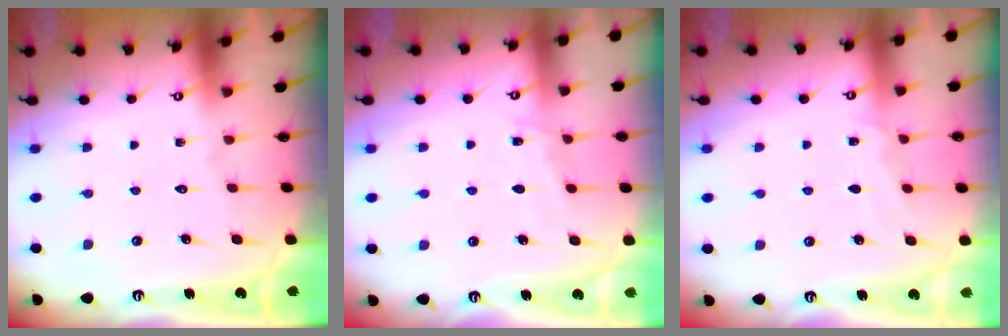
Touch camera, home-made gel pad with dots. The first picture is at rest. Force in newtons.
{"total": 4.1, "press": 4.1, "slide": 0.5}
{"total": 4.1, "press": 4.0, "slide": 0.5}